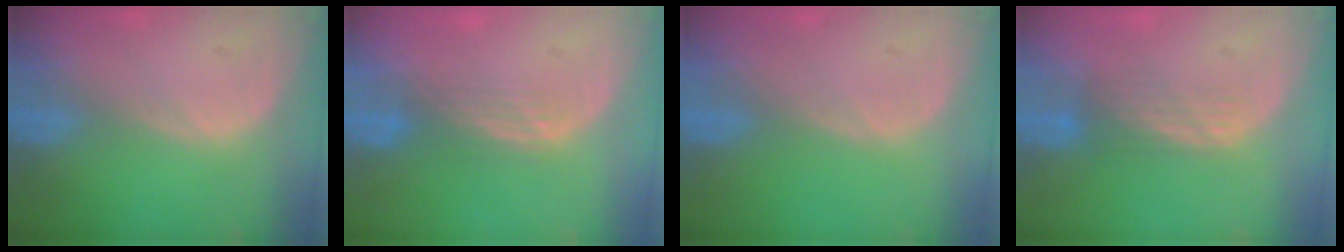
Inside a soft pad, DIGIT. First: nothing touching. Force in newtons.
{"total": 3.0, "press": 2.5, "slide": 1.6}
{"total": 0.0}
{"total": 3.4, "press": 3.0, "slide": 1.7}